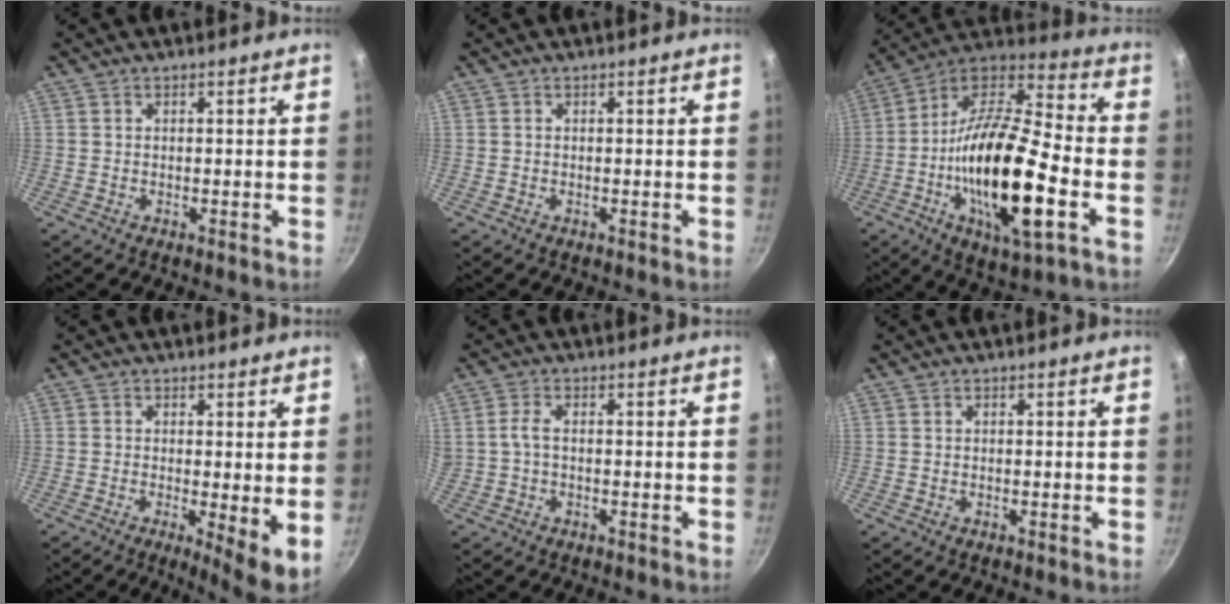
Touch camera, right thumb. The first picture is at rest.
{"total": 0.0}
{"total": 25.5, "force": [-6.2, 8.1, 23.4], "torque": [-0.419, 0.019, -0.124]}
{"total": 5.9, "force": [-0.3, 1.2, 5.7], "torque": [-0.081, -0.018, -0.004]}
{"total": 2.5, "force": [-0.2, 1.3, 2.2], "torque": [-0.052, 0.009, -0.005]}
{"total": 0.0}